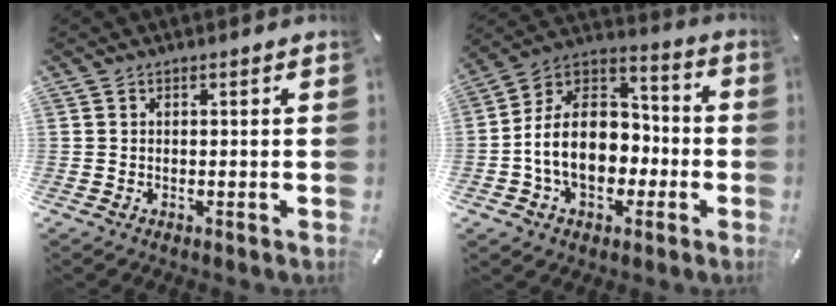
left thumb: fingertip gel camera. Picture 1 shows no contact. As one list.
[{"total": 15.6, "force": [-3.6, 12.0, 9.1], "torque": [-0.184, 0.011, -0.068]}]